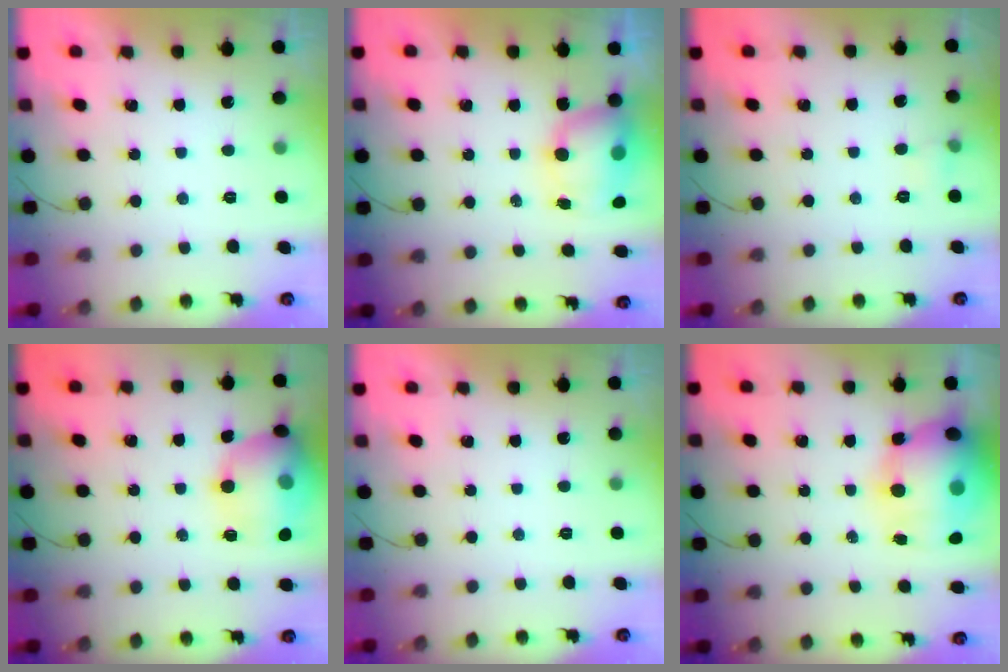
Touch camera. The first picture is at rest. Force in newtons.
{"total": 7.8, "press": 7.5, "slide": 2.2}
{"total": 3.7, "press": 3.5, "slide": 1.4}
{"total": 15.7, "press": 15.5, "slide": 2.6}
{"total": 0.0}
{"total": 21.3, "press": 19.3, "slide": 8.9}